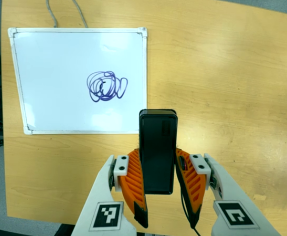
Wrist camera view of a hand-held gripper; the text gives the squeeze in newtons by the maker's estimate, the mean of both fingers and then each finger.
{"total": 5.2, "left": 3.6, "right": 6.8}